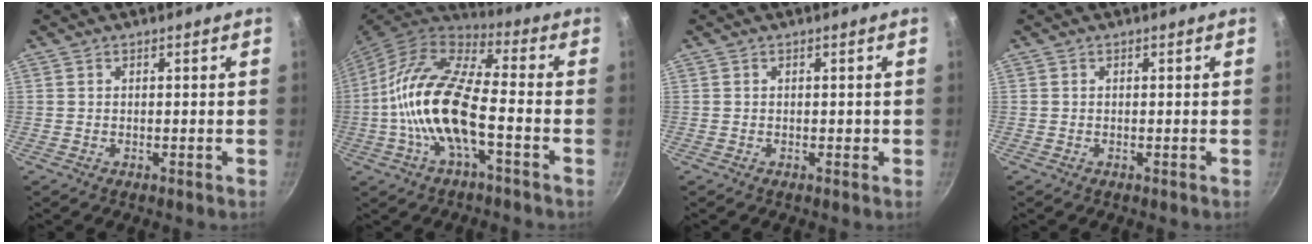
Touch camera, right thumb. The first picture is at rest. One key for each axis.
{"total": 17.1, "fx": -3.5, "fy": 6.5, "fz": 15.4, "tx": -0.292, "ty": 0.036, "tz": -0.084}
{"total": 0.5, "fx": -0.1, "fy": 0.4, "fz": 0.3, "tx": 0.003, "ty": 0.003, "tz": -0.001}
{"total": 0.0}